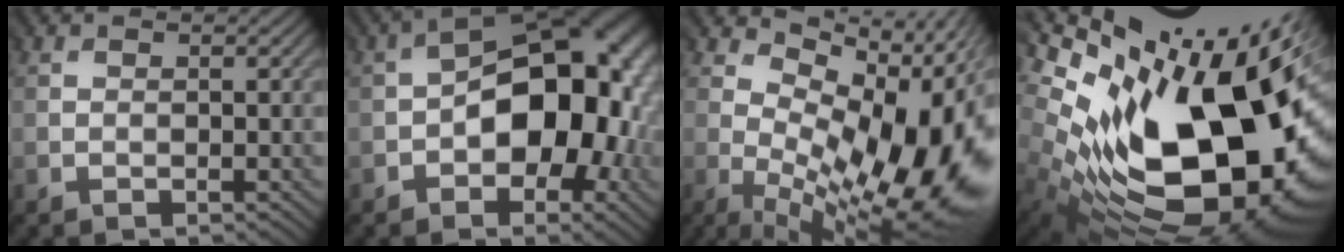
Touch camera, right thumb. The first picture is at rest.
{"total": 16.2, "force": [-1.5, 10.1, 12.6], "torque": [-0.150, -0.003, -0.027]}
{"total": 15.4, "force": [-0.4, 7.7, 13.3], "torque": [-0.196, -0.027, 0.011]}
{"total": 21.1, "force": [0.0, 11.1, 17.9], "torque": [-0.334, -0.079, 0.034]}